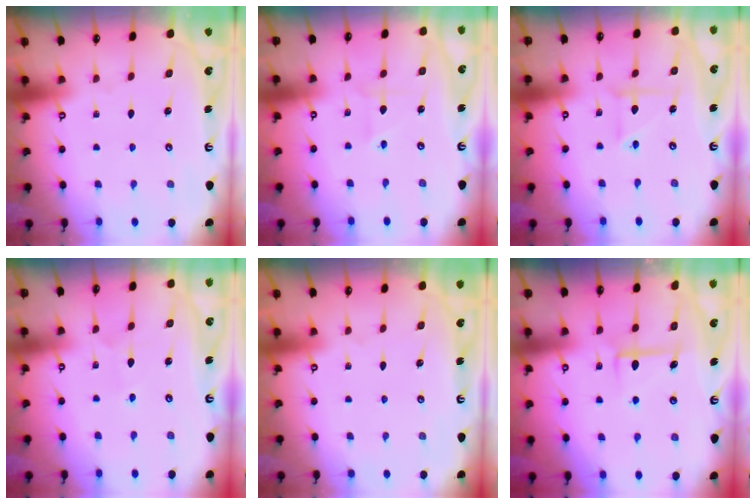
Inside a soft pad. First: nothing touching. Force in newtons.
{"total": 2.0, "press": 1.9, "slide": 0.5}
{"total": 4.2, "press": 4.1, "slide": 0.5}
{"total": 3.8, "press": 3.8, "slide": 0.3}
{"total": 0.0}
{"total": 5.9, "press": 5.8, "slide": 0.4}